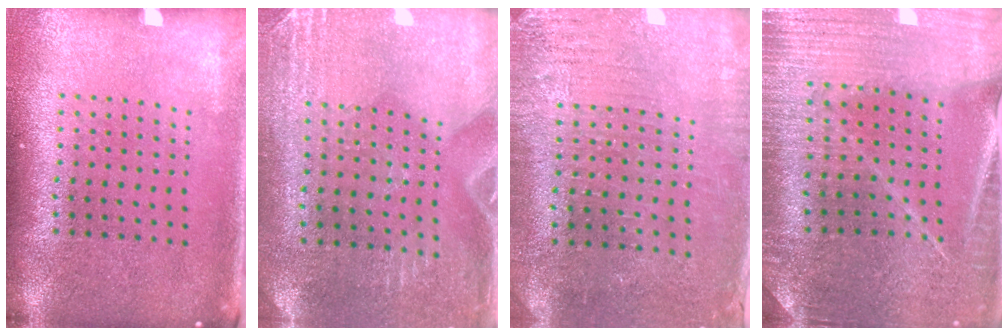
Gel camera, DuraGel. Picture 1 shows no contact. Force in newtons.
{"total": 2.9, "press": 2.6, "slide": 1.2}
{"total": 3.0, "press": 2.8, "slide": 1.2}
{"total": 2.6, "press": 2.6, "slide": 0.4}